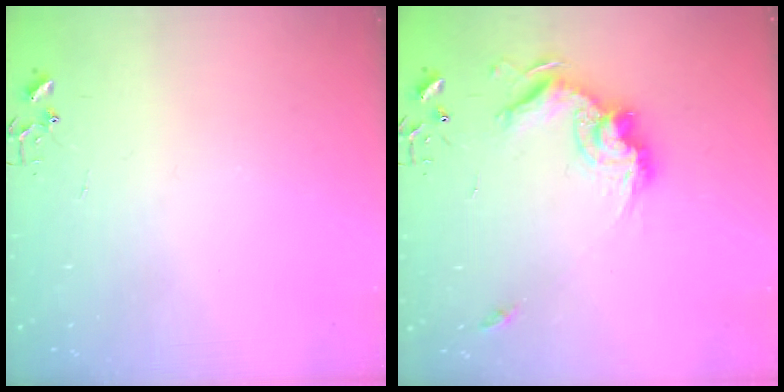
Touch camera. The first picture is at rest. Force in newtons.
{"total": 16.3, "press": 16.2, "slide": 1.6}